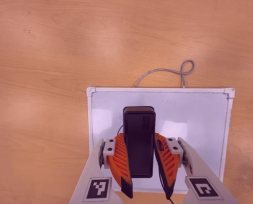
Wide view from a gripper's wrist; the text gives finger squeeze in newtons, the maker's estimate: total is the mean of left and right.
{"total": 8.2, "left": 6.2, "right": 10.3}